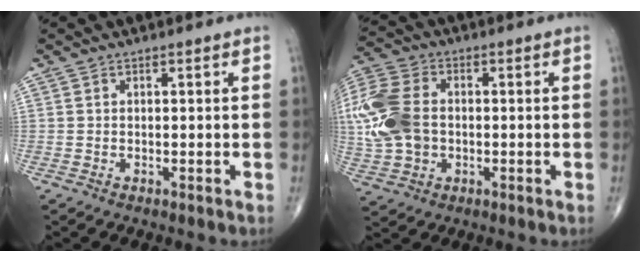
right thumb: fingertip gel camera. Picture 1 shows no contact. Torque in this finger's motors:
{"motor_torque": [0.26, 0.27, 0.87, 0.28, 0.24]}